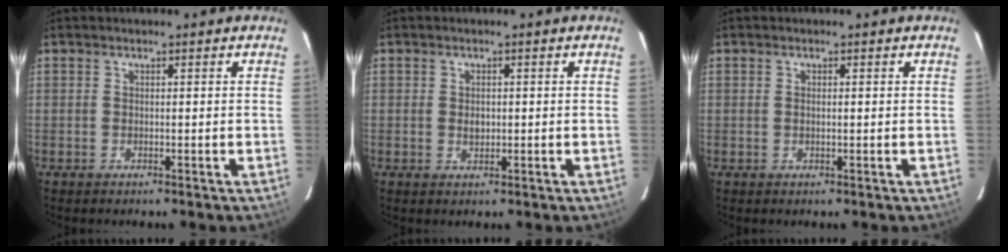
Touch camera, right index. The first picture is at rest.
{"total": 1.7, "force": [-0.1, 1.3, 1.1], "torque": [-0.016, 0.002, 0.000]}
{"total": 0.7, "force": [0.1, 0.2, 0.6], "torque": [-0.013, 0.001, 0.001]}